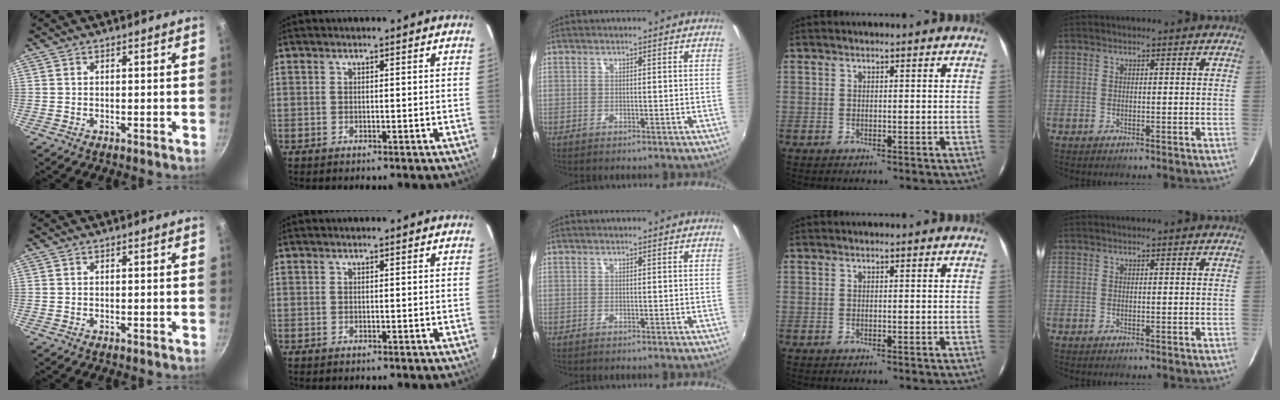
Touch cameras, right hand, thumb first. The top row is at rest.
{}